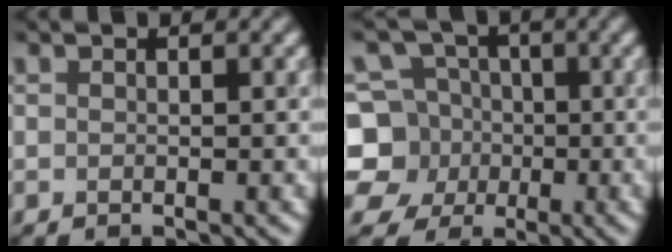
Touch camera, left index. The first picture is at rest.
{"total": 8.0, "force": [-1.0, 7.4, 2.8], "torque": [-0.064, 0.025, -0.056]}